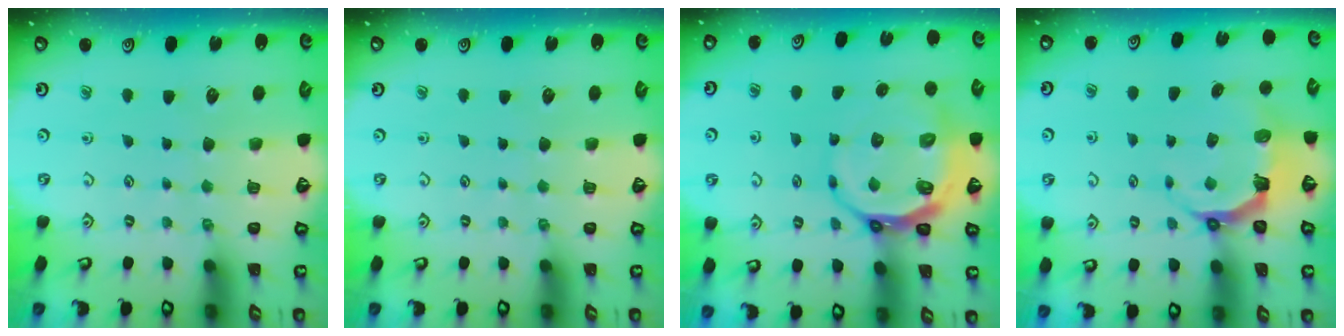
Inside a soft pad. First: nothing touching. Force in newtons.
{"total": 0.0}
{"total": 10.7, "press": 10.0, "slide": 3.8}
{"total": 5.4, "press": 3.7, "slide": 3.9}